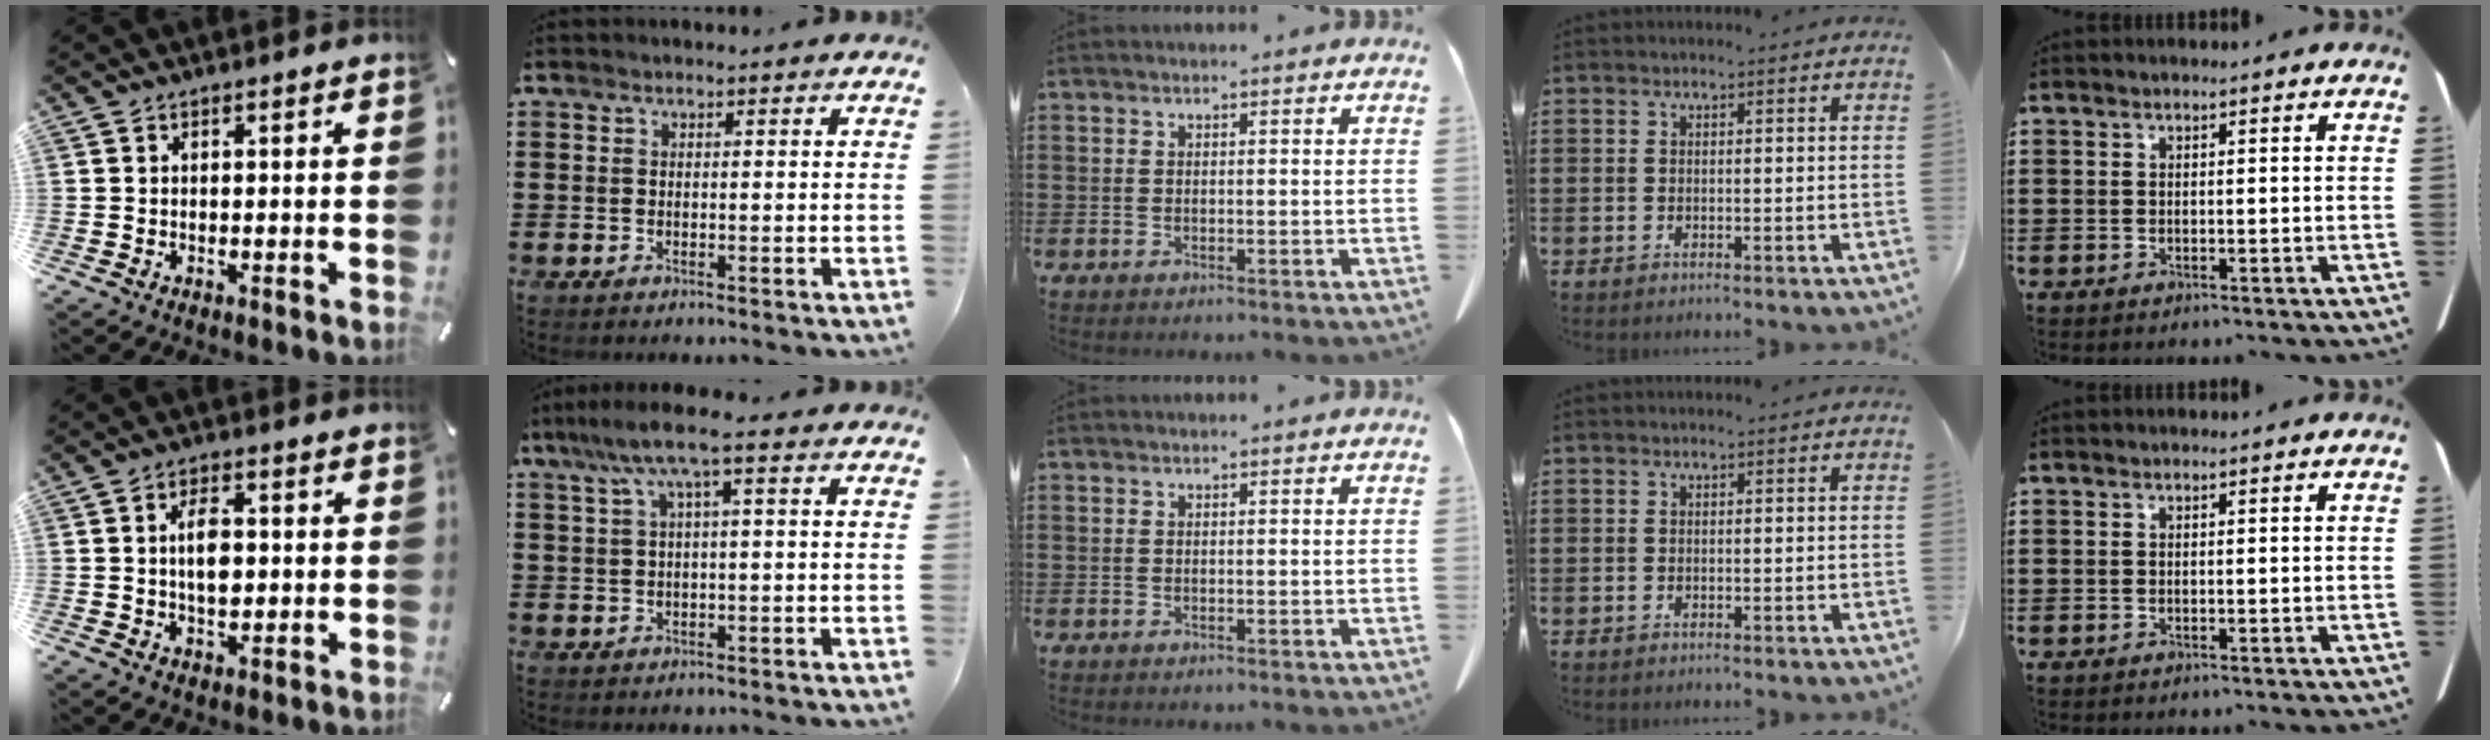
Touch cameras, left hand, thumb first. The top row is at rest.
{"thumb": {"total": 6.3, "force": [0.3, 3.6, 5.1], "torque": [-0.099, -0.003, -0.002]}, "index": {"total": 6.0, "force": [1.6, 0.7, 5.7], "torque": [-0.118, 0.005, 0.023]}}